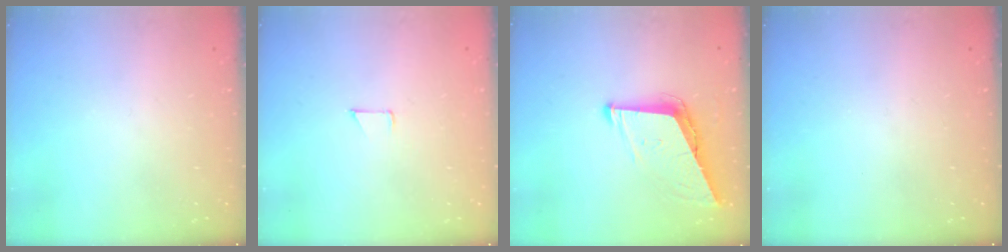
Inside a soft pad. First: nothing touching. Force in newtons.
{"total": 3.4, "press": 3.4, "slide": 0.3}
{"total": 7.8, "press": 7.8, "slide": 0.9}
{"total": 0.0}